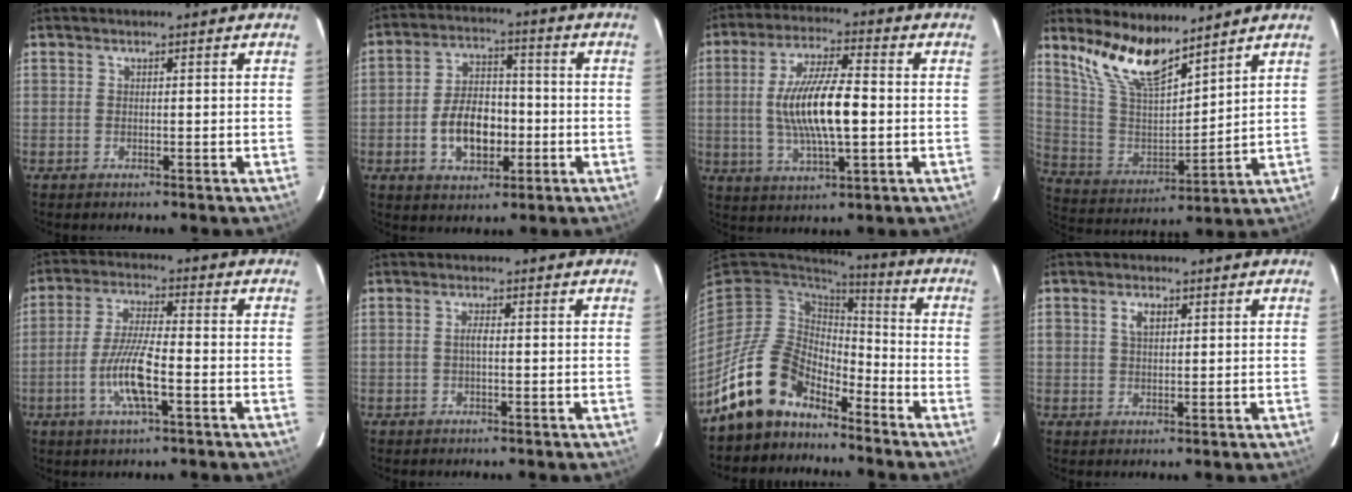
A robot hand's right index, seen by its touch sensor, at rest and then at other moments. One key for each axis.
{"total": 10.9, "fx": -3.0, "fy": 6.7, "fz": 8.0, "tx": -0.159, "ty": 0.019, "tz": -0.042}
{"total": 13.6, "fx": -0.6, "fy": 3.8, "fz": 13.1, "tx": -0.251, "ty": 0.000, "tz": -0.007}
{"total": 14.2, "fx": 10.7, "fy": 4.5, "fz": 8.1, "tx": -0.165, "ty": 0.001, "tz": 0.219}
{"total": 9.6, "fx": -3.5, "fy": 1.9, "fz": 8.7, "tx": -0.177, "ty": -0.003, "tz": -0.068}
{"total": 1.6, "fx": -0.3, "fy": 0.5, "fz": 1.5, "tx": -0.030, "ty": 0.005, "tz": -0.007}
{"total": 13.8, "fx": -10.6, "fy": 7.2, "fz": 5.0, "tx": -0.110, "ty": 0.017, "tz": -0.189}
{"total": 3.1, "fx": 1.1, "fy": 2.0, "fz": 2.1, "tx": -0.036, "ty": 0.008, "tz": 0.019}